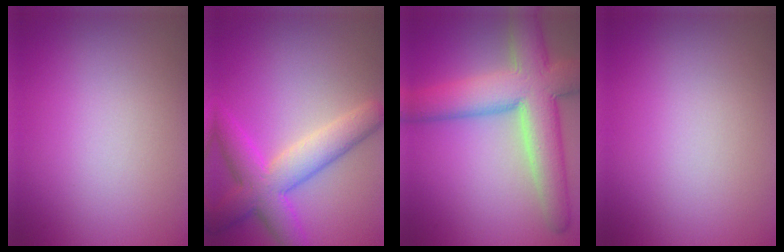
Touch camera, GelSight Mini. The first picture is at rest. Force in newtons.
{"total": 6.2, "press": 6.2, "slide": 0.2}
{"total": 9.8, "press": 9.8, "slide": 0.8}
{"total": 0.0}